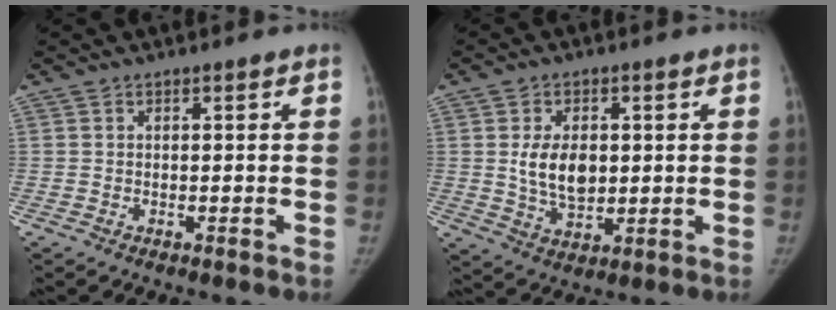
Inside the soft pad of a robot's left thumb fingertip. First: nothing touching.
{"total": 8.5, "force": [1.0, 5.5, 6.4], "torque": [-0.092, -0.012, 0.027]}